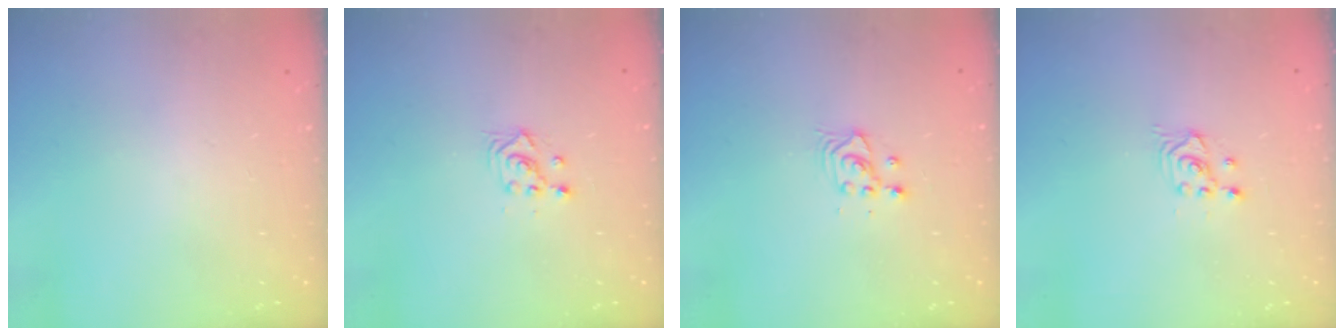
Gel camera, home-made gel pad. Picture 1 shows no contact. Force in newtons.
{"total": 2.3, "press": 2.3, "slide": 0.2}
{"total": 3.7, "press": 3.7, "slide": 0.3}
{"total": 2.5, "press": 2.5, "slide": 0.3}